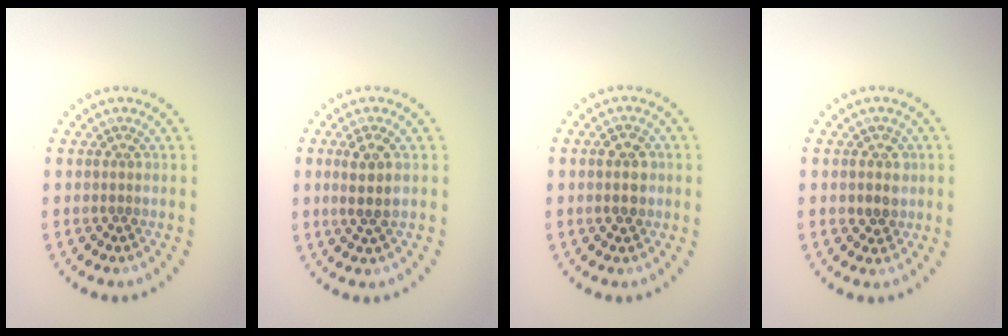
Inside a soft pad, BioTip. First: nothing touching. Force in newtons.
{"total": 2.4, "press": 2.2, "slide": 1.0}
{"total": 2.8, "press": 2.8, "slide": 0.3}
{"total": 1.9, "press": 1.9, "slide": 0.6}